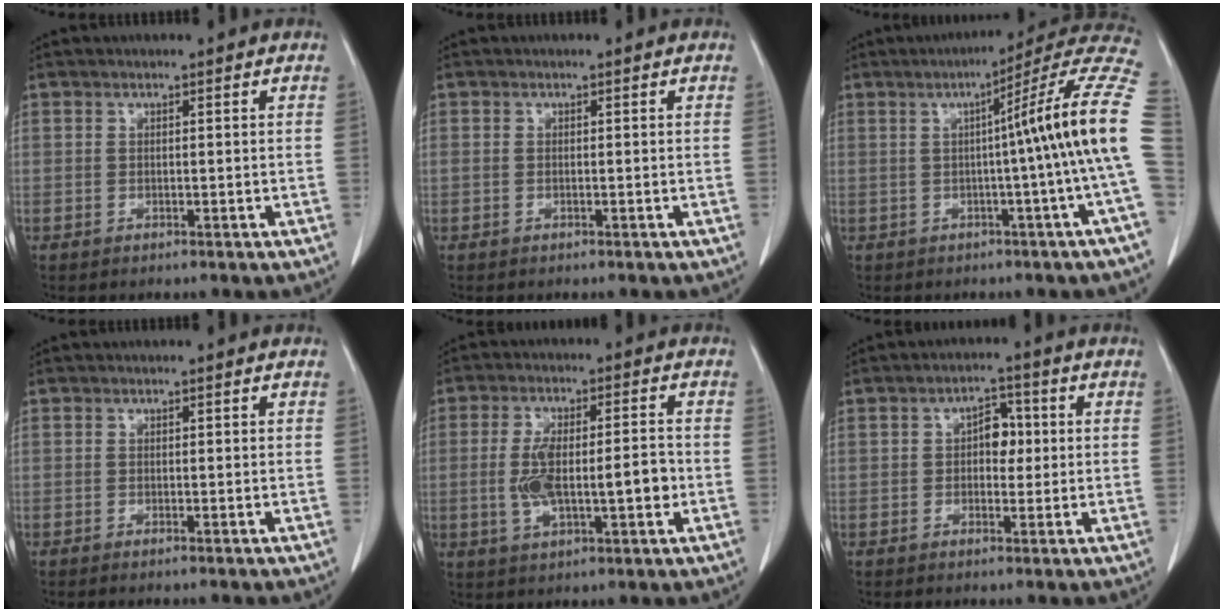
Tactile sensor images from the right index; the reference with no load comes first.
{"total": 0.0}
{"total": 15.1, "force": [0.2, -2.3, 15.0], "torque": [-0.176, 0.023, -0.011]}
{"total": 0.8, "force": [-0.5, -0.1, 0.6], "torque": [-0.008, -0.001, -0.008]}
{"total": 9.8, "force": [-1.2, 3.0, 9.2], "torque": [-0.178, 0.012, -0.012]}
{"total": 4.0, "force": [0.3, 2.5, 3.2], "torque": [-0.044, 0.013, 0.002]}